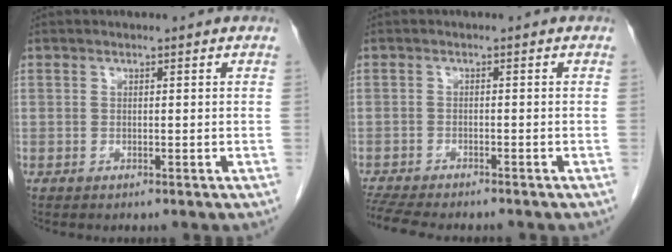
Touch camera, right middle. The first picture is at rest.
{"total": 9.3, "force": [-8.1, 1.7, 4.1], "torque": [-0.074, -0.010, -0.124]}